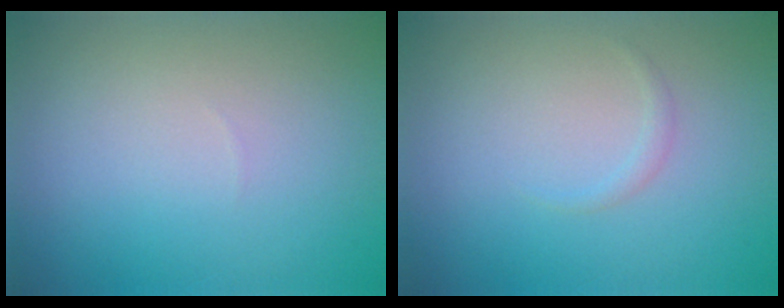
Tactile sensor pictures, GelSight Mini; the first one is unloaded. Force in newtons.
{"total": 0.6, "press": 0.5, "slide": 0.1}